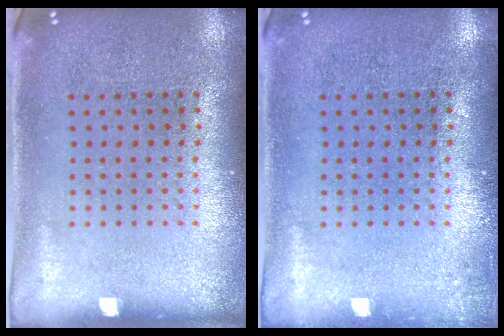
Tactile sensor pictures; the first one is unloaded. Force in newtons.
{"total": 0.7, "press": 0.7, "slide": 0.2}